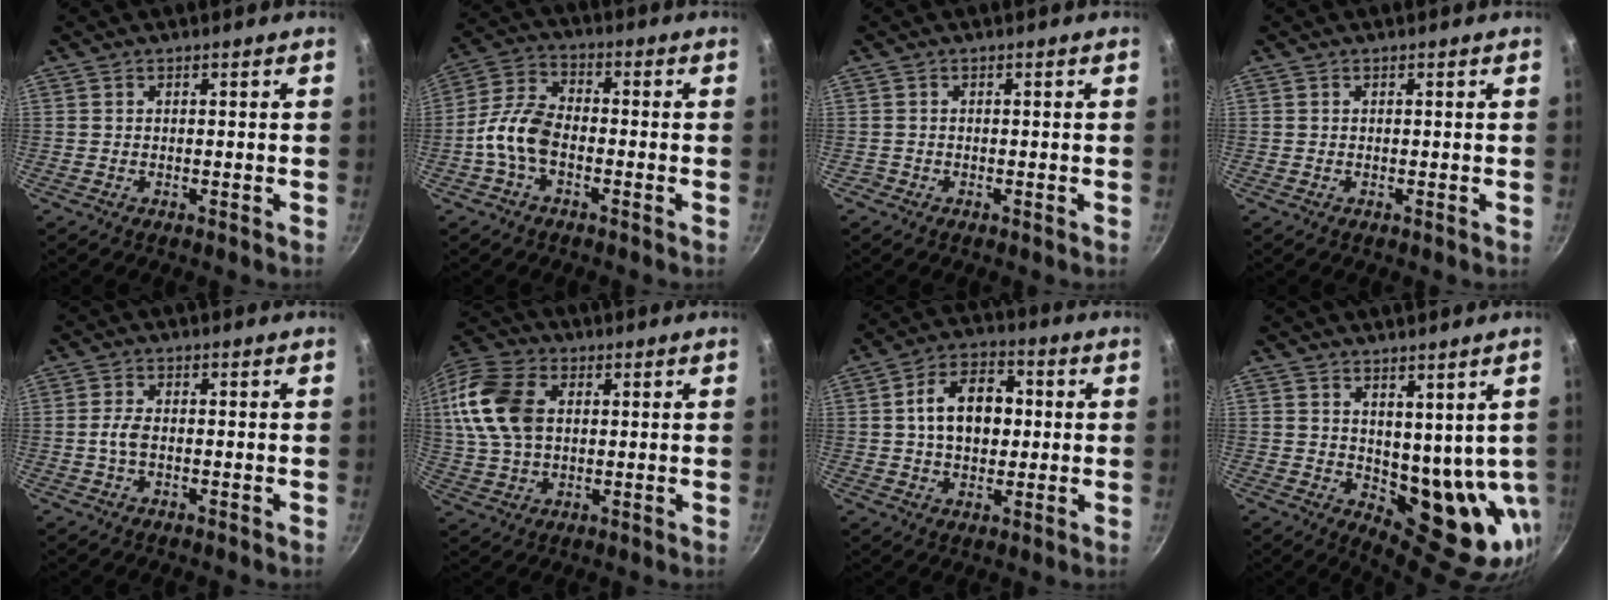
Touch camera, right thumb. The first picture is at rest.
{"total": 8.8, "force": [-2.8, 5.1, 6.6], "torque": [-0.127, 0.038, -0.067]}
{"total": 0.6, "force": [-0.3, 0.5, 0.0], "torque": [0.000, 0.004, -0.007]}
{"total": 0.0}
{"total": 2.7, "force": [-0.4, 1.3, 2.3], "torque": [-0.051, 0.009, -0.013]}
{"total": 16.0, "force": [2.9, 10.8, 11.5], "torque": [-0.225, 0.014, 0.050]}
{"total": 12.0, "force": [1.2, 8.2, 8.7], "torque": [-0.109, 0.017, 0.010]}
{"total": 12.1, "force": [2.7, 7.1, 9.4], "torque": [-0.090, -0.037, 0.061]}